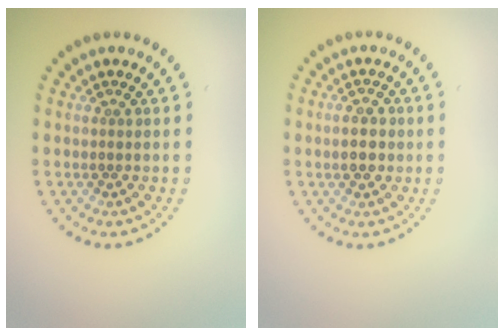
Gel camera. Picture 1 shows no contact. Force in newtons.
{"total": 2.3, "press": 2.3, "slide": 0.2}